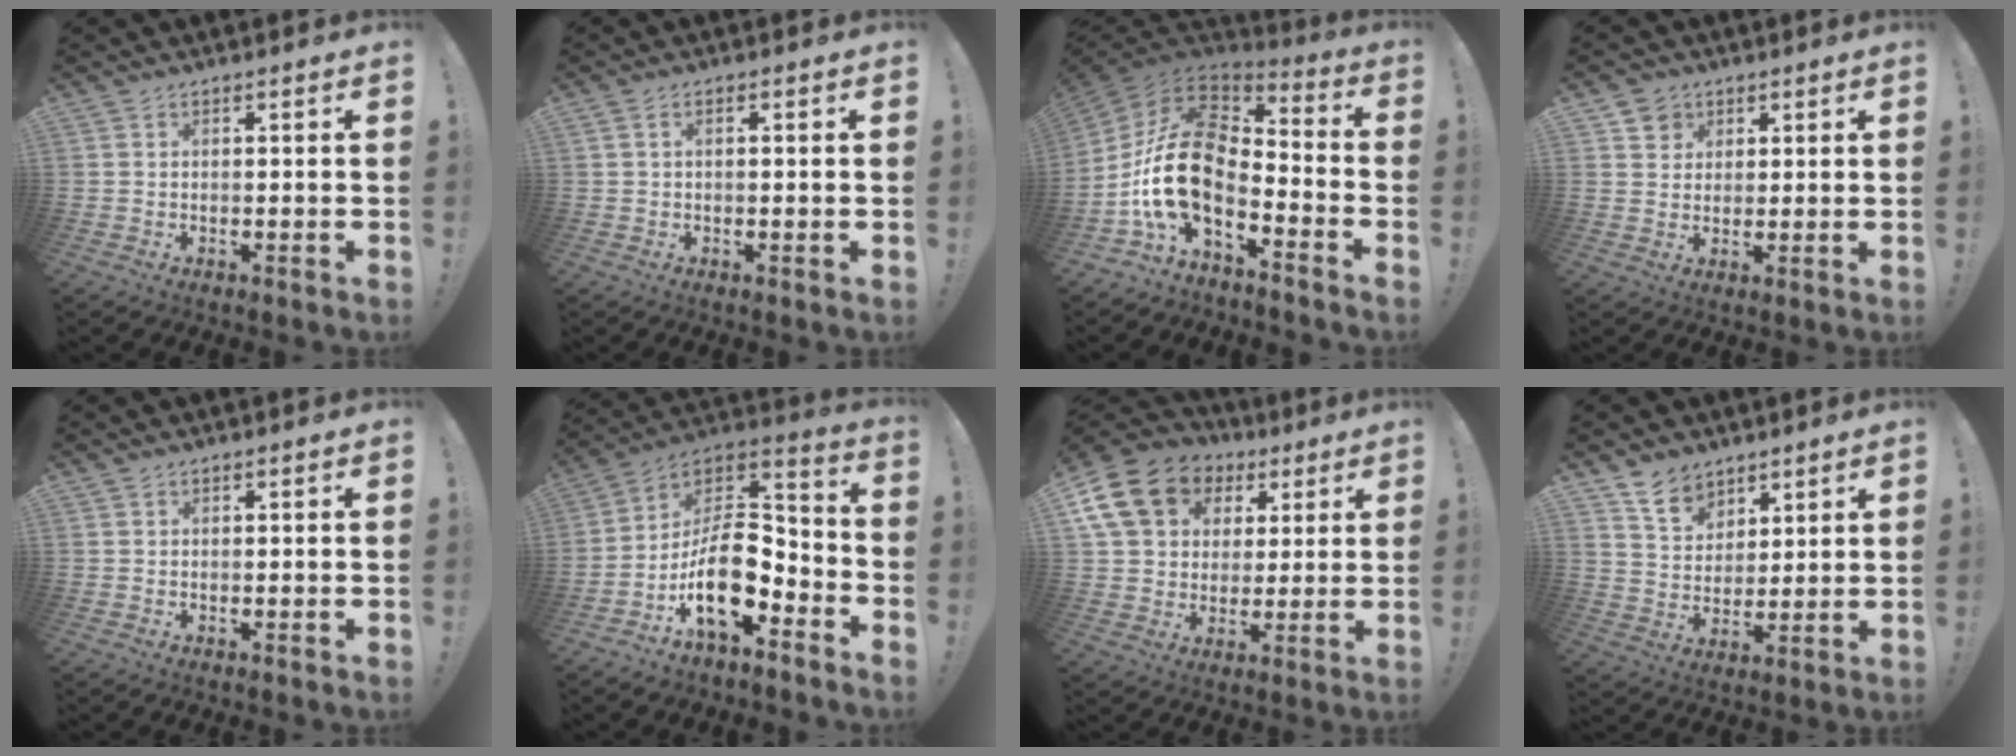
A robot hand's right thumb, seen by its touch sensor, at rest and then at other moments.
{"total": 1.5, "force": [-0.4, 0.1, 1.5], "torque": [-0.032, 0.005, -0.007]}
{"total": 17.0, "force": [-3.4, 9.4, 13.7], "torque": [-0.273, 0.003, -0.060]}
{"total": 5.0, "force": [2.8, 4.2, 0.4], "torque": [0.005, -0.014, 0.050]}
{"total": 0.5, "force": [0.5, 0.2, 0.1], "torque": [0.001, -0.002, 0.010]}
{"total": 17.1, "force": [-6.0, 9.3, 13.1], "torque": [-0.225, 0.028, -0.093]}
{"total": 16.7, "force": [6.9, 13.2, 7.6], "torque": [-0.117, -0.024, 0.144]}
{"total": 9.2, "force": [7.2, 5.4, 2.1], "torque": [-0.029, -0.049, 0.137]}